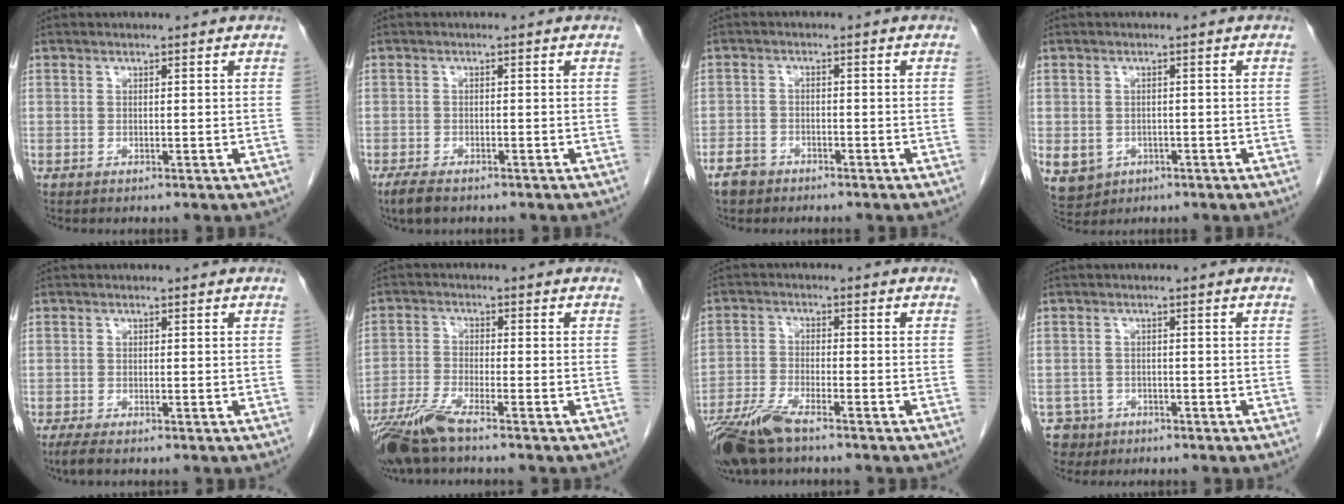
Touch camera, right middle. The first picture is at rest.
{"total": 3.3, "force": [-2.5, 1.1, 1.9], "torque": [-0.042, -0.007, -0.039]}
{"total": 3.1, "force": [-2.3, 1.9, 0.7], "torque": [-0.023, 0.005, -0.039]}
{"total": 9.0, "force": [-3.1, 7.9, 3.2], "torque": [-0.094, 0.002, -0.035]}
{"total": 2.3, "force": [-1.7, 0.3, 1.4], "torque": [-0.034, -0.009, -0.031]}
{"total": 7.3, "force": [-5.7, 0.3, 4.6], "torque": [-0.097, -0.022, -0.112]}
{"total": 8.9, "force": [-6.8, 1.9, 5.5], "torque": [-0.113, -0.019, -0.128]}
{"total": 3.4, "force": [-2.1, 2.7, -0.5], "torque": [0.009, 0.008, -0.035]}